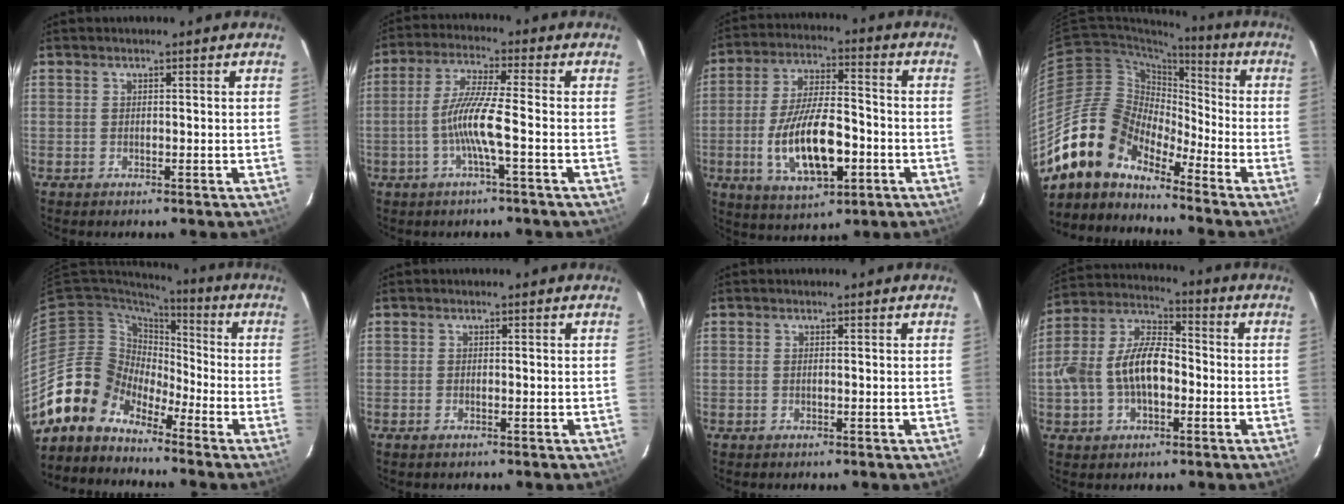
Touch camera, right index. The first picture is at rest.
{"total": 7.8, "force": [-2.4, -0.4, 7.4], "torque": [-0.157, 0.002, -0.046]}
{"total": 15.6, "force": [-4.5, 6.2, 13.6], "torque": [-0.271, -0.005, -0.069]}
{"total": 14.6, "force": [-12.3, 6.4, 4.6], "torque": [-0.085, 0.018, -0.237]}
{"total": 10.2, "force": [-8.0, 6.2, 0.2], "torque": [-0.011, 0.036, -0.163]}
{"total": 0.7, "force": [-0.5, 0.3, 0.4], "torque": [-0.008, -0.001, -0.011]}
{"total": 0.0}
{"total": 13.4, "force": [-2.4, 7.9, 10.6], "torque": [-0.220, 0.020, -0.043]}